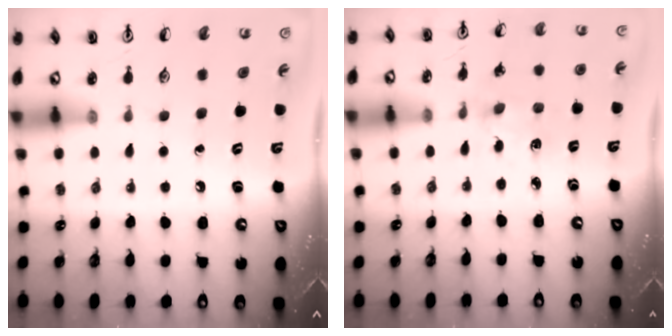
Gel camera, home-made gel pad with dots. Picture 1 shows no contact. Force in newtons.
{"total": 2.7, "press": 2.7, "slide": 0.4}